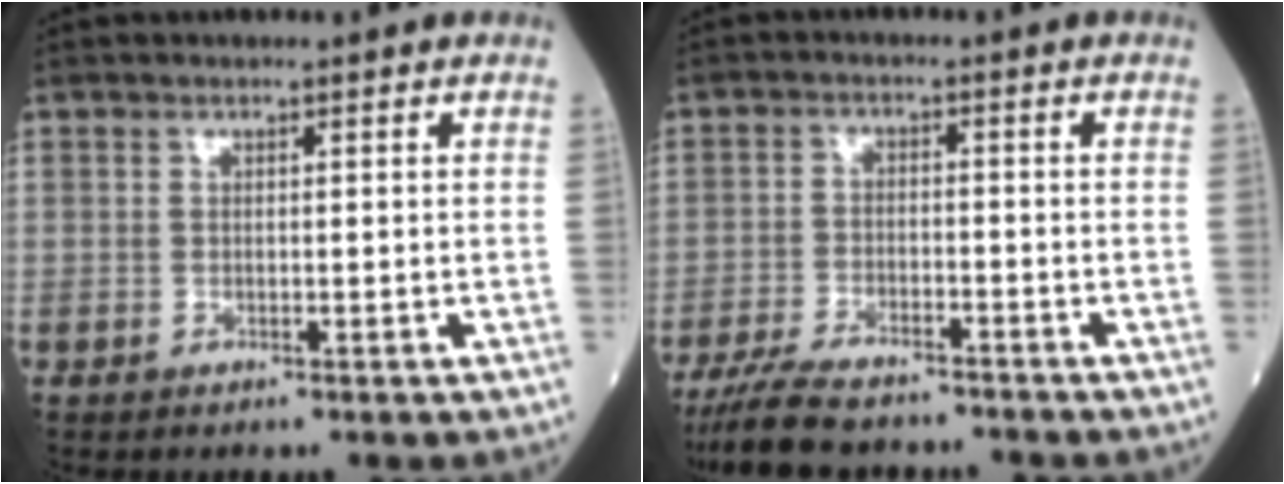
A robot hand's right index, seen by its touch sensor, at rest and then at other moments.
{"total": 10.1, "force": [-8.8, 2.1, 4.5], "torque": [-0.081, -0.022, -0.145]}